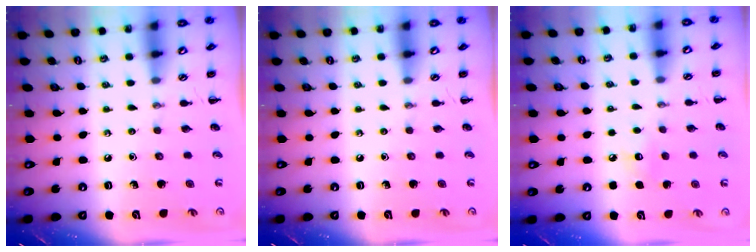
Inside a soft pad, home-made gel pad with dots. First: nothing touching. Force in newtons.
{"total": 0.0}
{"total": 4.7, "press": 4.6, "slide": 1.0}